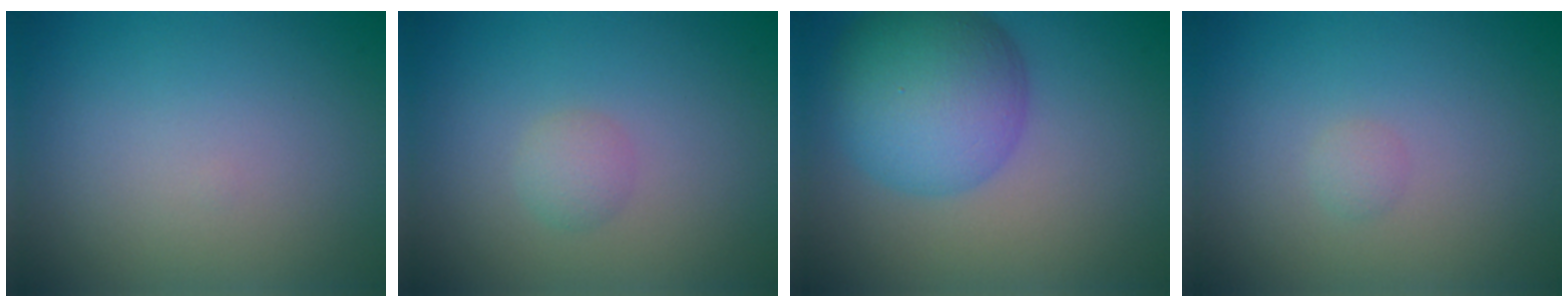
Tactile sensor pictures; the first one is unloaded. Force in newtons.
{"total": 1.4, "press": 1.4, "slide": 0.1}
{"total": 8.3, "press": 8.3, "slide": 0.1}
{"total": 0.7, "press": 0.7, "slide": 0.0}